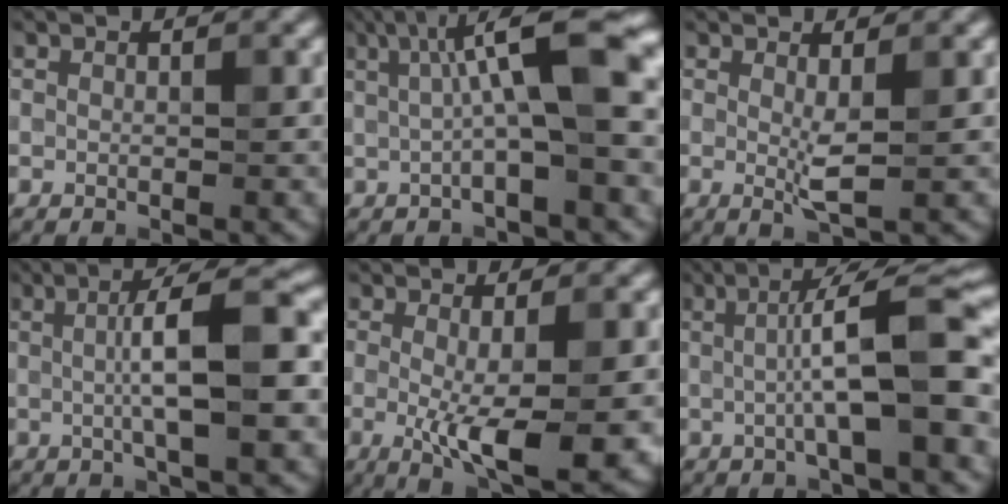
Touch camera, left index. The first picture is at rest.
{"total": 8.9, "force": [1.7, 1.9, 8.5], "torque": [-0.125, 0.015, 0.023]}
{"total": 1.9, "force": [0.3, 0.2, 1.9], "torque": [-0.038, -0.009, 0.006]}
{"total": 7.2, "force": [0.3, 1.5, 7.1], "torque": [-0.105, 0.013, 0.001]}
{"total": 6.8, "force": [-0.9, 1.5, 6.6], "torque": [-0.102, -0.019, -0.009]}
{"total": 7.9, "force": [-0.1, 1.4, 7.7], "torque": [-0.109, 0.012, -0.004]}